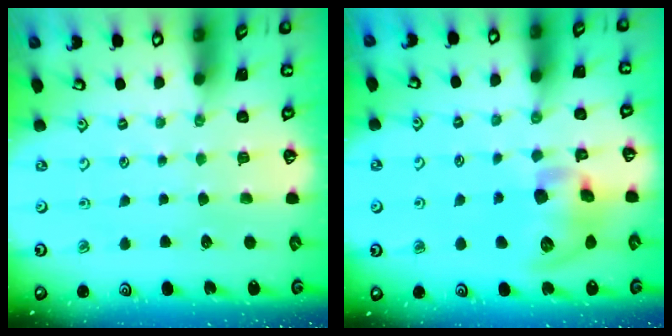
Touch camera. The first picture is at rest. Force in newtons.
{"total": 11.9, "press": 11.8, "slide": 1.8}